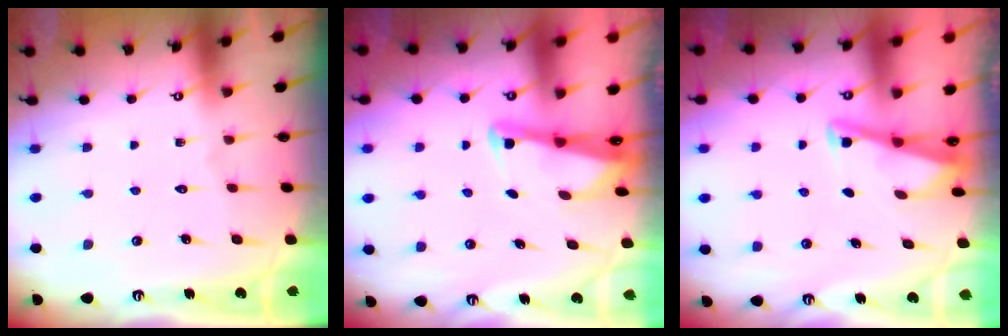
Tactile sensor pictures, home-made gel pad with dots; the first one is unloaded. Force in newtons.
{"total": 2.6, "press": 2.6, "slide": 0.2}
{"total": 2.9, "press": 2.8, "slide": 0.4}